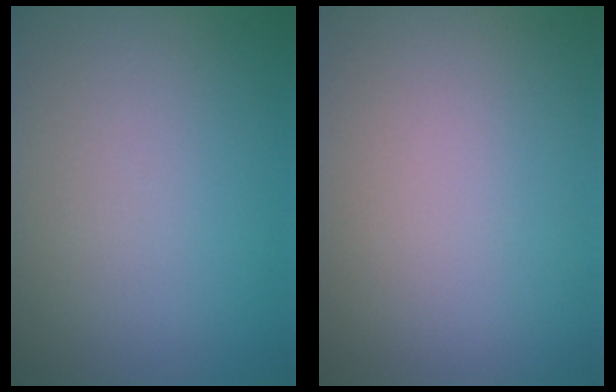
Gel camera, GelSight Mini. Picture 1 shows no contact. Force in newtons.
{"total": 0.0}